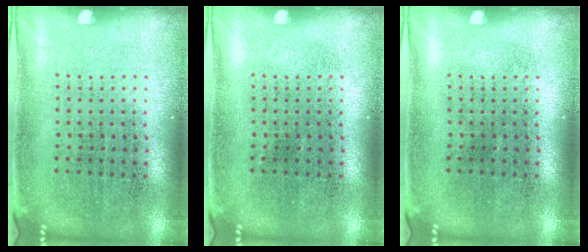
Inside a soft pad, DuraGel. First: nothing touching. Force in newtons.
{"total": 0.0}
{"total": 0.0}